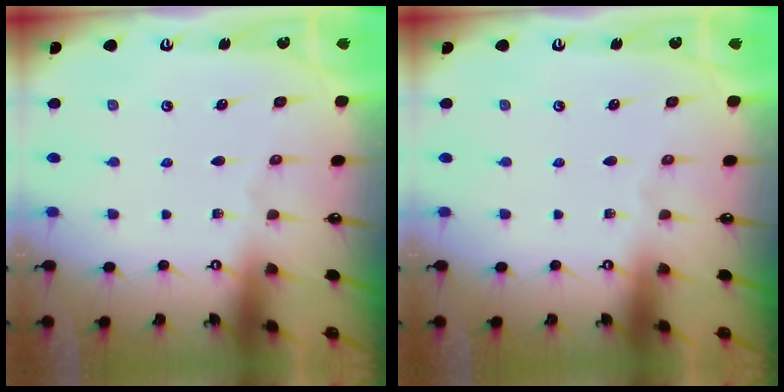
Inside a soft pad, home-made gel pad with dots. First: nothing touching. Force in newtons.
{"total": 0.0}